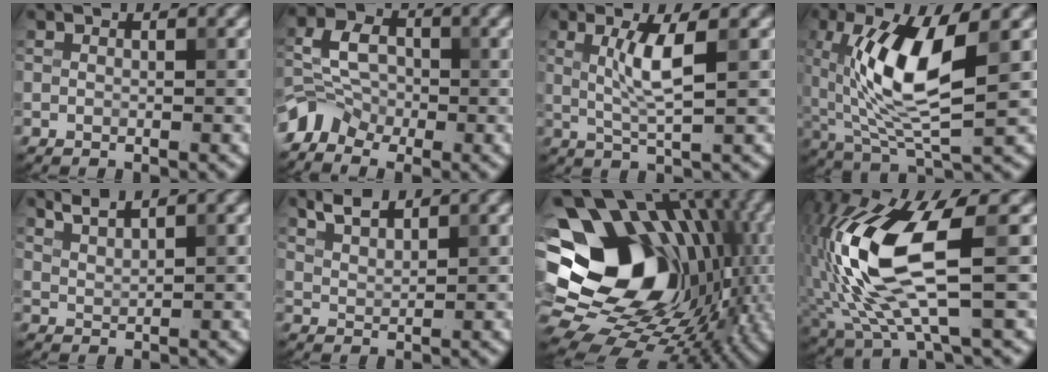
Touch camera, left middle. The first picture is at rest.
{"total": 3.4, "force": [-2.3, 2.3, 1.1], "torque": [-0.022, 0.006, -0.053]}
{"total": 3.6, "force": [0.8, 0.6, 3.4], "torque": [-0.073, -0.004, 0.017]}
{"total": 9.0, "force": [1.3, 3.1, 8.3], "torque": [-0.165, -0.005, 0.027]}
{"total": 1.9, "force": [1.7, 0.3, 0.8], "torque": [-0.012, 0.003, 0.036]}
{"total": 2.3, "force": [2.0, 0.7, 1.0], "torque": [-0.021, 0.004, 0.042]}
{"total": 18.5, "force": [0.9, 14.3, 11.7], "torque": [-0.159, 0.017, 0.035]}
{"total": 10.8, "force": [1.0, 3.8, 10.0], "torque": [-0.220, 0.000, 0.022]}